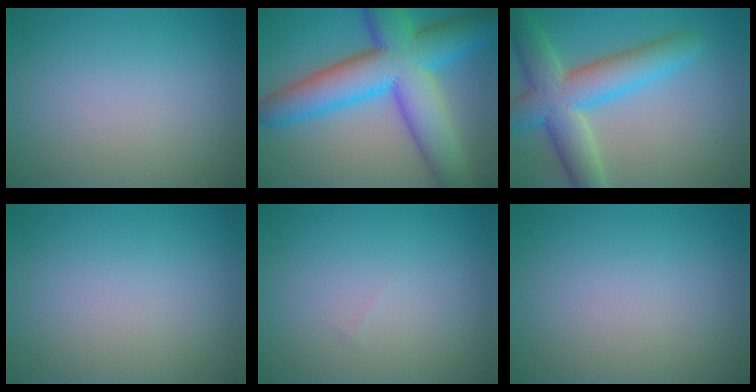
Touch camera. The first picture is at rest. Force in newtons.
{"total": 12.6, "press": 12.6, "slide": 0.2}
{"total": 7.9, "press": 7.9, "slide": 0.5}
{"total": 0.0}
{"total": 0.0}
{"total": 0.0}